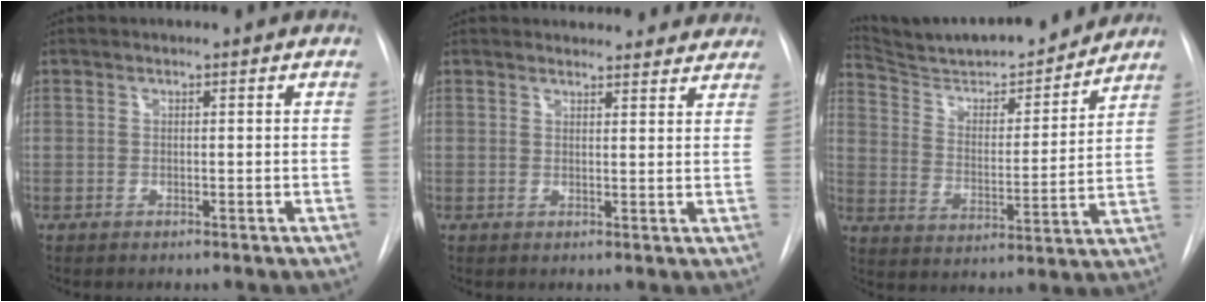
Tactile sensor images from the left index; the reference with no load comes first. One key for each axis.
{"total": 11.6, "fx": 11.0, "fy": 3.2, "fz": 1.6, "tx": 0.012, "ty": 0.000, "tz": 0.105}
{"total": 18.3, "fx": 17.0, "fy": 2.4, "fz": 6.2, "tx": -0.099, "ty": -0.012, "tz": 0.263}